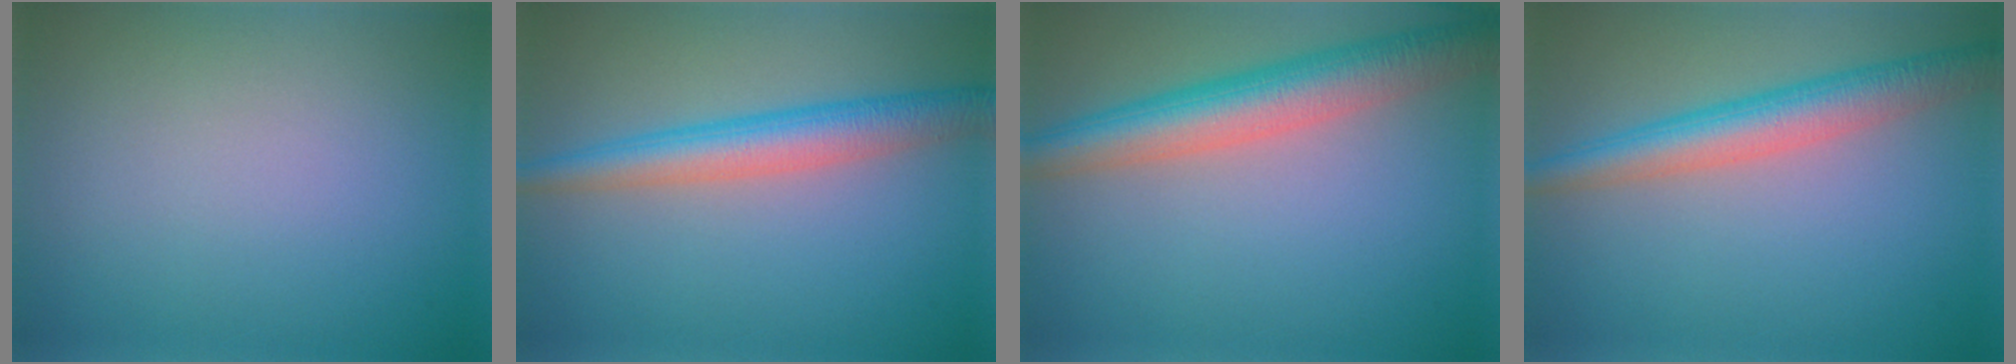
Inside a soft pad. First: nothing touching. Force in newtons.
{"total": 4.7, "press": 4.7, "slide": 0.1}
{"total": 6.6, "press": 6.6, "slide": 0.3}
{"total": 5.1, "press": 5.1, "slide": 0.1}